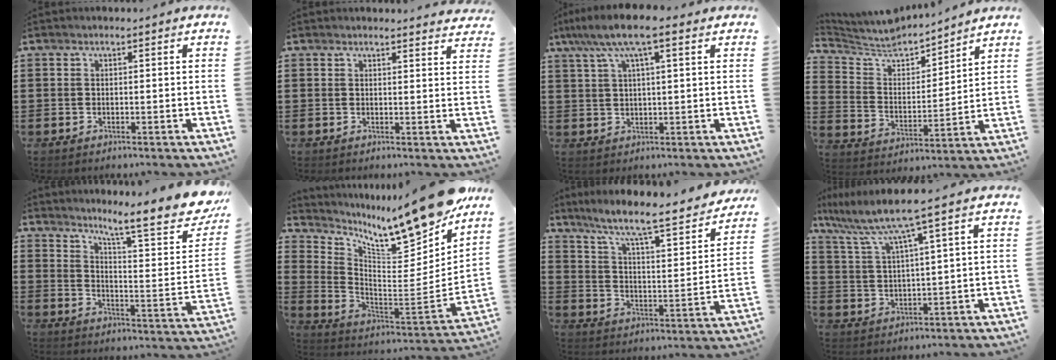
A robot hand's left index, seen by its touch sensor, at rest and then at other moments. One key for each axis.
{"total": 2.0, "fx": 2.0, "fy": 0.0, "fz": 0.0, "tx": 0.001, "ty": -0.007, "tz": 0.036}
{"total": 7.6, "fx": 4.2, "fy": 1.2, "fz": 6.1, "tx": -0.127, "ty": 0.004, "tz": 0.073}
{"total": 5.2, "fx": 5.0, "fy": 1.1, "fz": 0.9, "tx": -0.051, "ty": -0.044, "tz": 0.080}
{"total": 11.3, "fx": 9.0, "fy": 0.8, "fz": 6.8, "tx": -0.115, "ty": -0.068, "tz": 0.140}
{"total": 13.4, "fx": 11.5, "fy": 1.0, "fz": 6.7, "tx": -0.114, "ty": -0.101, "tz": 0.182}
{"total": 7.6, "fx": 6.3, "fy": 0.2, "fz": 4.3, "tx": -0.102, "ty": -0.058, "tz": 0.095}
{"total": 6.2, "fx": 4.4, "fy": -1.0, "fz": 4.3, "tx": -0.110, "ty": -0.035, "tz": 0.064}